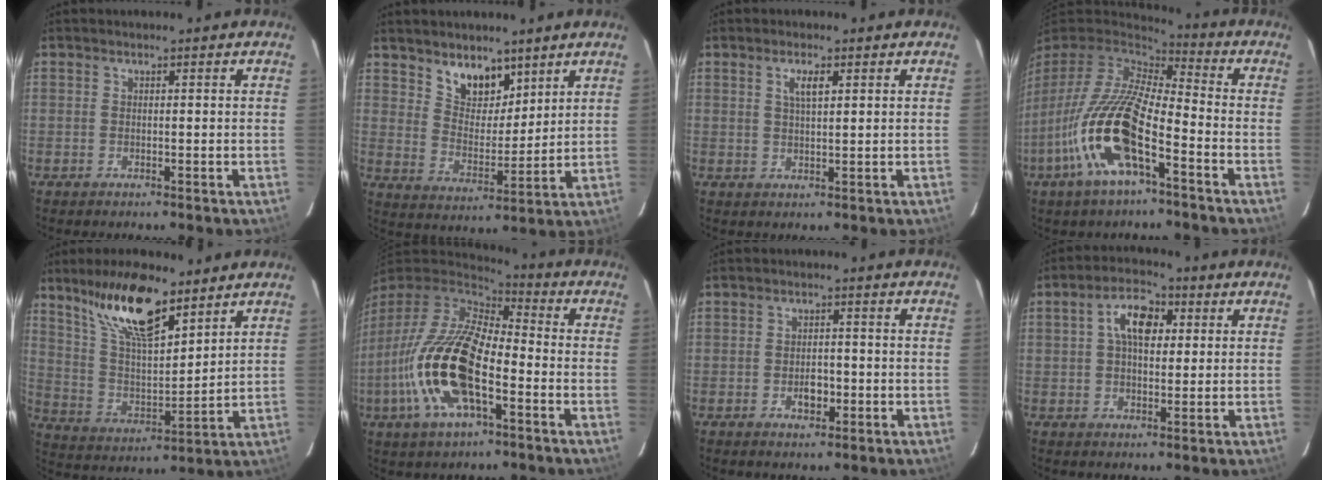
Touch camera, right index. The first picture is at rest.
{"total": 8.7, "force": [6.2, 4.7, 3.9], "torque": [-0.055, -0.001, 0.118]}
{"total": 3.0, "force": [1.3, 0.9, 2.5], "torque": [-0.047, 0.003, 0.023]}
{"total": 19.0, "force": [-8.1, 6.1, 16.0], "torque": [-0.325, -0.032, -0.162]}
{"total": 16.7, "force": [11.2, 5.1, 11.2], "torque": [-0.207, 0.017, 0.217]}
{"total": 20.2, "force": [-6.4, 8.4, 17.2], "torque": [-0.360, -0.026, -0.127]}
{"total": 3.5, "force": [-1.2, 2.3, 2.3], "torque": [-0.041, 0.004, -0.016]}
{"total": 7.7, "force": [1.9, 4.4, 6.0], "torque": [-0.105, 0.024, 0.032]}